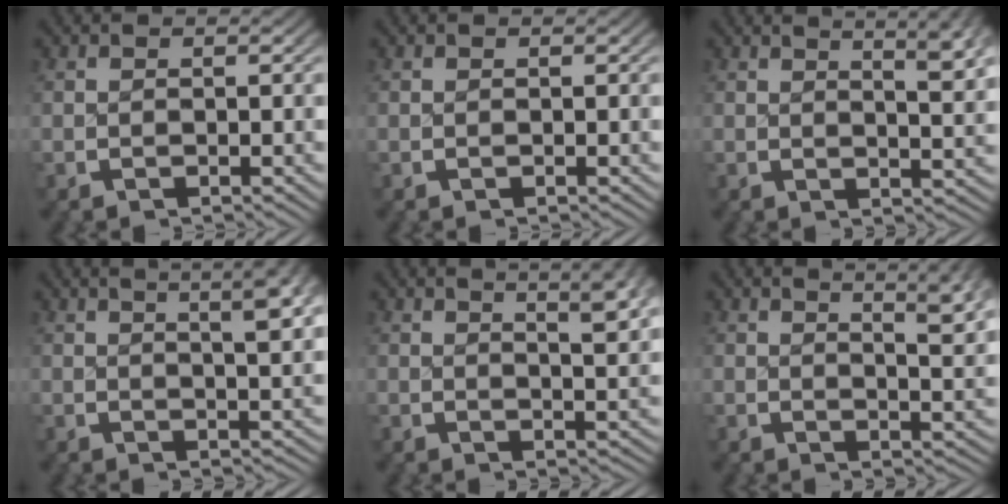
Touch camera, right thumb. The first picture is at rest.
{"total": 0.0}
{"total": 5.0, "force": [2.3, 1.6, 4.1], "torque": [-0.044, -0.003, 0.035]}
{"total": 6.9, "force": [2.7, 2.7, 5.8], "torque": [-0.059, 0.011, 0.035]}
{"total": 5.5, "force": [2.5, 1.9, 4.6], "torque": [-0.049, 0.000, 0.037]}
{"total": 5.4, "force": [2.6, 1.9, 4.4], "torque": [-0.044, -0.003, 0.039]}